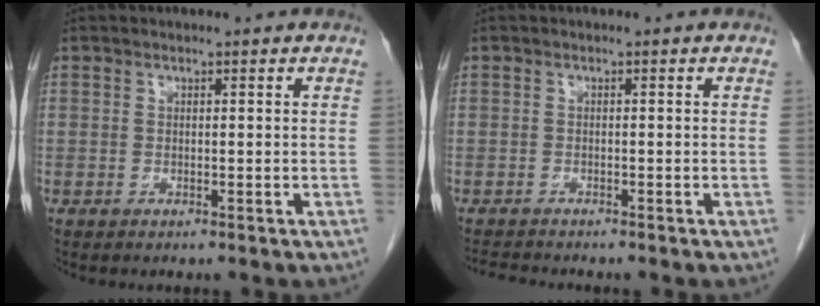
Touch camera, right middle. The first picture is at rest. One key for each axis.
{"total": 2.3, "fx": -2.3, "fy": 0.0, "fz": 0.4, "tx": -0.009, "ty": -0.011, "tz": -0.038}